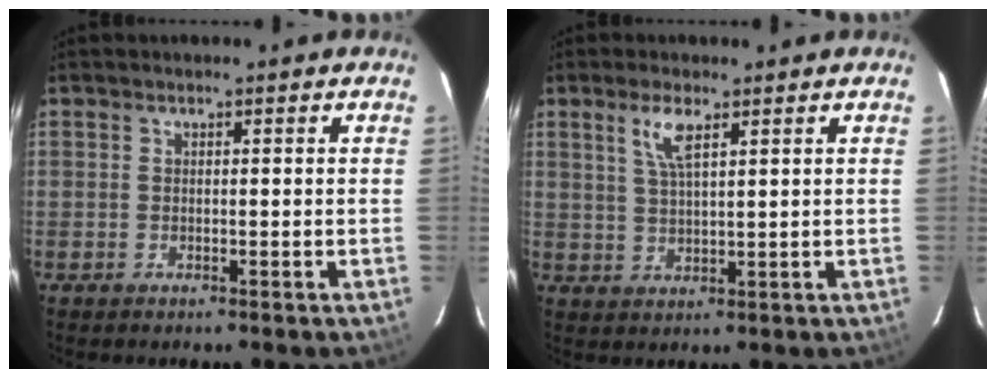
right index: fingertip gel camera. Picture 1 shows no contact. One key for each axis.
{"total": 4.5, "fx": 2.4, "fy": 1.1, "fz": 3.7, "tx": -0.073, "ty": 0.002, "tz": 0.050}